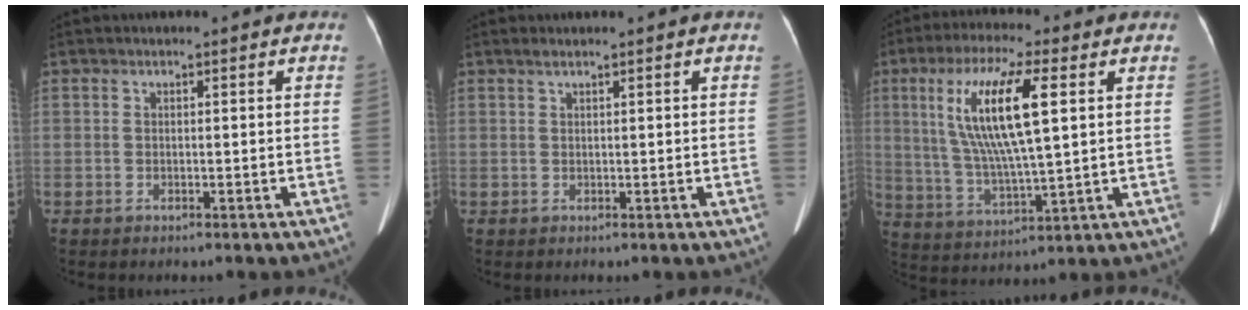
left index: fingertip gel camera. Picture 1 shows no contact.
{"total": 0.6, "force": [0.5, 0.0, 0.3], "torque": [-0.011, 0.012, 0.017]}
{"total": 14.1, "force": [3.9, 1.9, 13.4], "torque": [-0.274, 0.008, 0.071]}